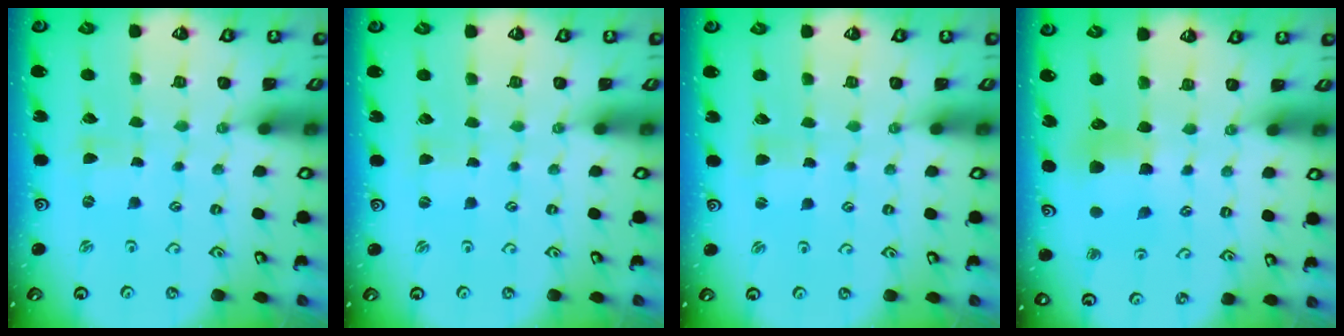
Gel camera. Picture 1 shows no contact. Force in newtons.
{"total": 0.0}
{"total": 1.5, "press": 1.4, "slide": 0.3}
{"total": 6.7, "press": 6.7, "slide": 0.7}